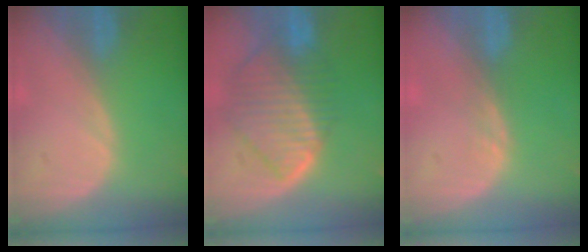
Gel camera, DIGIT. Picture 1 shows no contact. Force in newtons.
{"total": 10.0, "press": 8.7, "slide": 5.0}
{"total": 0.7, "press": 0.7, "slide": 0.1}